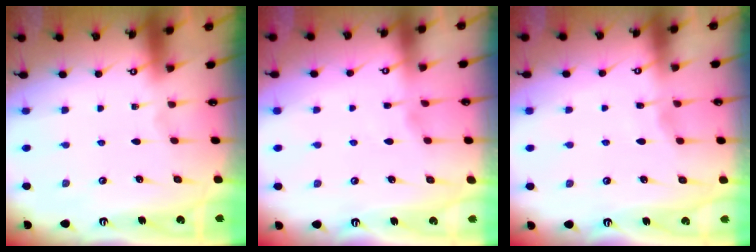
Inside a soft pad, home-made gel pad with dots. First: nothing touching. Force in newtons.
{"total": 1.6, "press": 1.5, "slide": 0.4}
{"total": 2.6, "press": 2.5, "slide": 0.4}